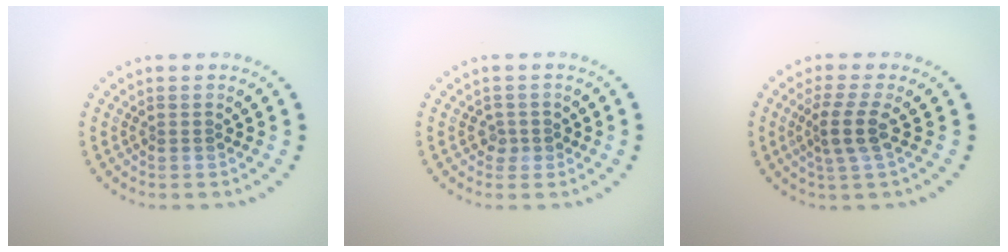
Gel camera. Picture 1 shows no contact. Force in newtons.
{"total": 1.3, "press": 1.0, "slide": 0.7}
{"total": 2.9, "press": 2.2, "slide": 1.9}